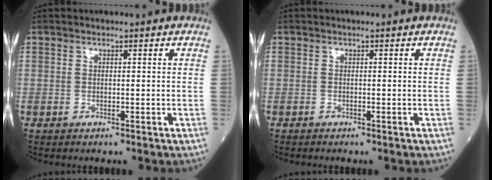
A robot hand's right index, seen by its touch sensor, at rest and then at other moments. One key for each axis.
{"total": 0.5, "fx": -0.5, "fy": 0.1, "fz": 0.1, "tx": -0.008, "ty": -0.002, "tz": -0.011}